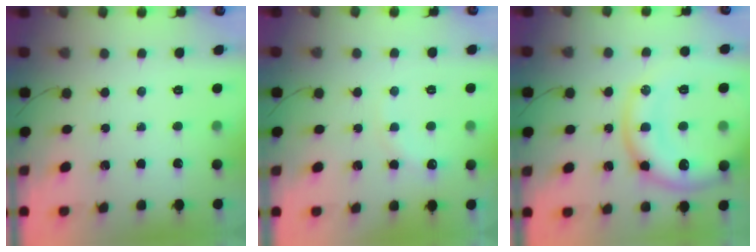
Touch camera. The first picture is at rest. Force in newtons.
{"total": 8.9, "press": 8.8, "slide": 1.5}
{"total": 18.7, "press": 18.5, "slide": 2.2}